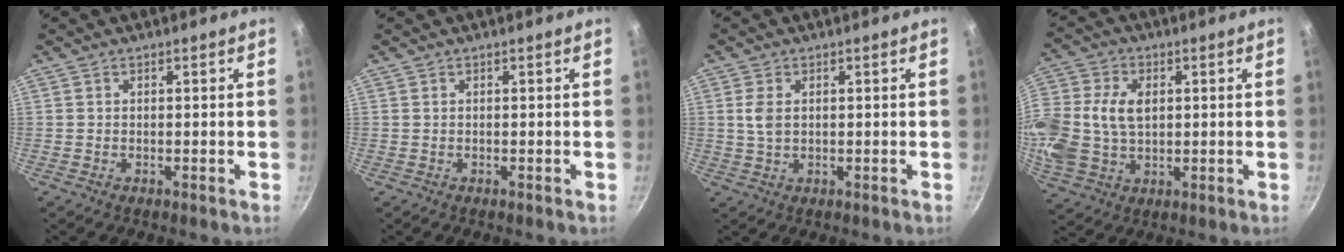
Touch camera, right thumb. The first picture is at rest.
{"total": 0.0}
{"total": 3.4, "force": [0.6, 2.2, 2.6], "torque": [-0.052, 0.000, 0.012]}
{"total": 19.6, "force": [2.7, 14.6, 12.8], "torque": [-0.309, 0.031, 0.053]}